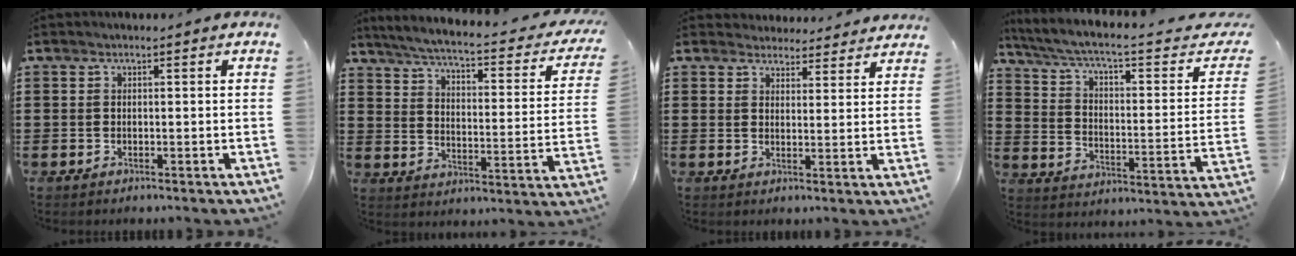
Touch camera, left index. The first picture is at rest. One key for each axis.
{"total": 4.3, "fx": 3.5, "fy": -0.5, "fz": 2.4, "tx": -0.067, "ty": -0.036, "tz": 0.050}
{"total": 3.6, "fx": 3.6, "fy": 0.6, "fz": 0.1, "tx": -0.005, "ty": -0.016, "tz": 0.066}
{"total": 5.1, "fx": 3.3, "fy": 0.4, "fz": 3.9, "tx": -0.090, "ty": -0.030, "tz": 0.047}